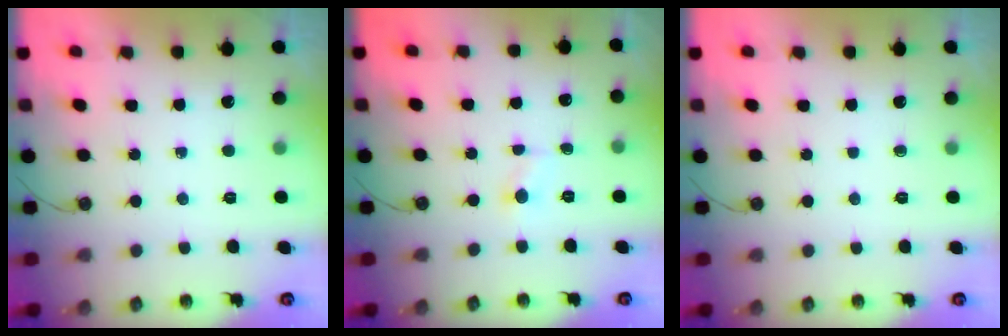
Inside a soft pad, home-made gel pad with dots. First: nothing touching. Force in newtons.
{"total": 1.8, "press": 1.8, "slide": 0.2}
{"total": 0.0}